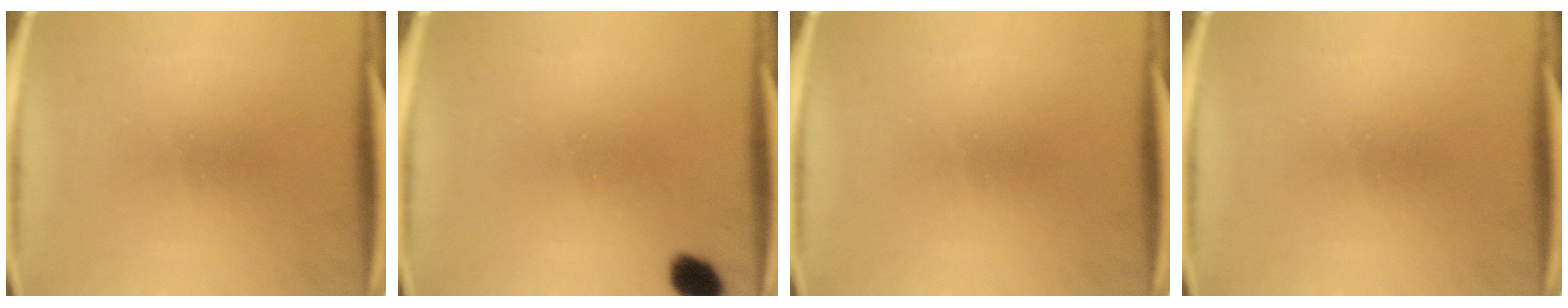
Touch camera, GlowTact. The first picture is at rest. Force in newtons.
{"total": 4.3}
{"total": 0.0}
{"total": 0.0}